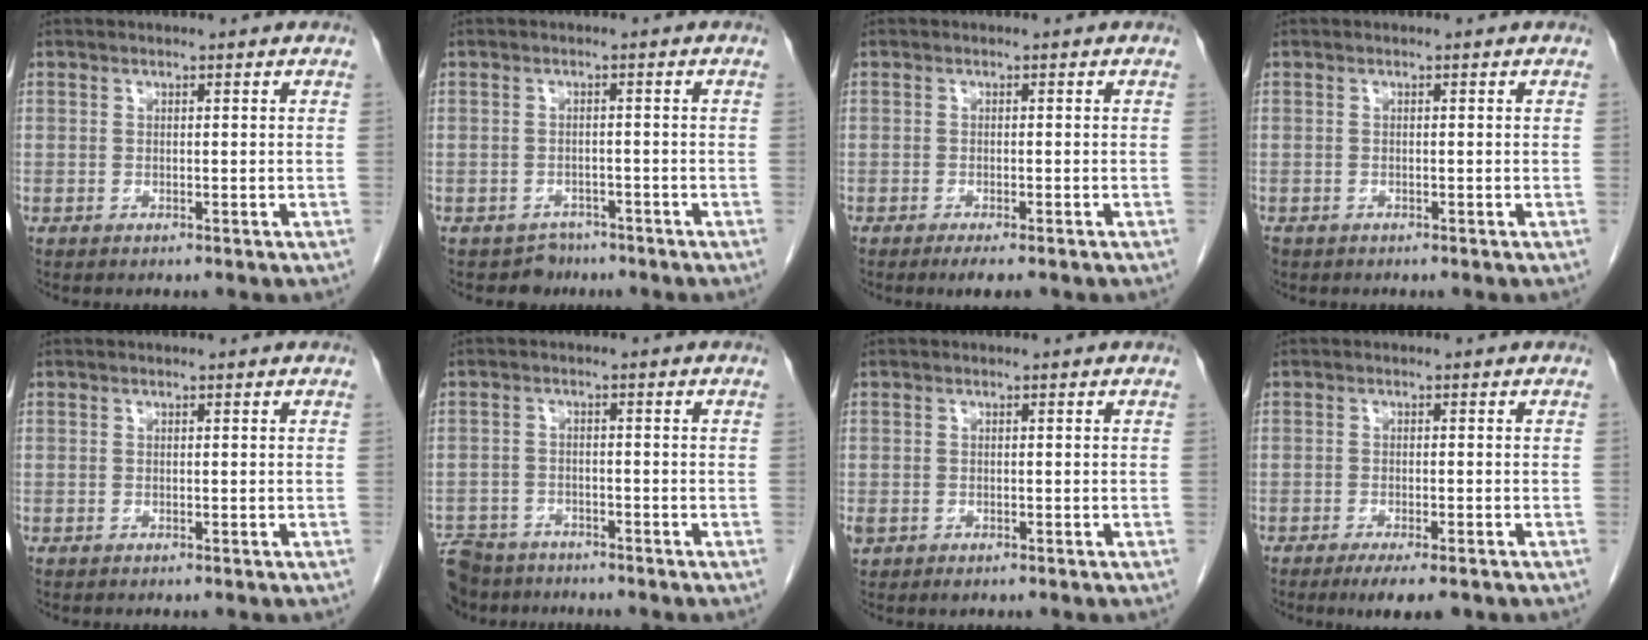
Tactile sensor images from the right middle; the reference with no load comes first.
{"total": 3.0, "force": [-2.3, 1.8, -0.6], "torque": [0.004, 0.006, -0.036]}
{"total": 3.2, "force": [-2.4, 0.7, 2.1], "torque": [-0.025, -0.006, -0.032]}
{"total": 1.1, "force": [-0.9, 0.7, 0.2], "torque": [-0.012, 0.000, -0.015]}
{"total": 0.0}
{"total": 9.4, "force": [-7.8, 4.8, 2.4], "torque": [-0.065, -0.006, -0.125]}
{"total": 1.9, "force": [-0.9, 1.4, 1.0], "torque": [-0.022, -0.002, -0.008]}
{"total": 5.4, "force": [-3.8, 1.1, 3.6], "torque": [-0.047, -0.010, -0.053]}